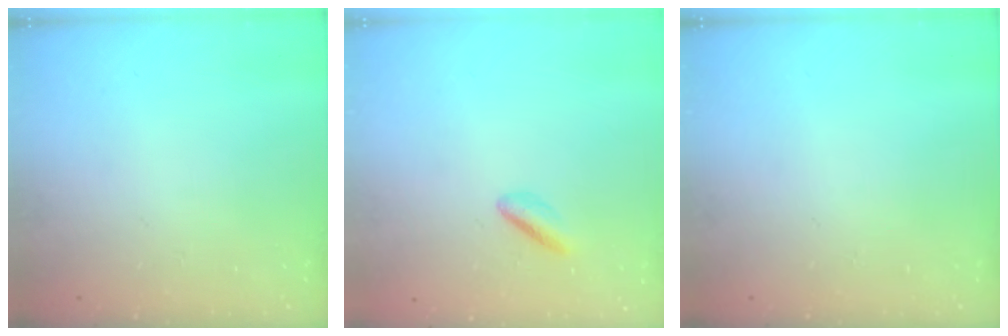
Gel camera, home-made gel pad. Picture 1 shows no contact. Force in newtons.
{"total": 2.0, "press": 1.7, "slide": 1.0}
{"total": 0.0}